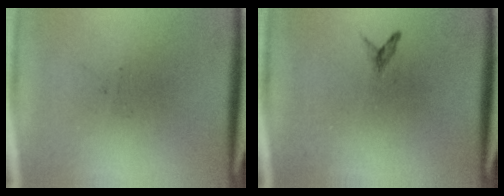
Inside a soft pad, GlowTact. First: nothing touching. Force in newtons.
{"total": 0.7}